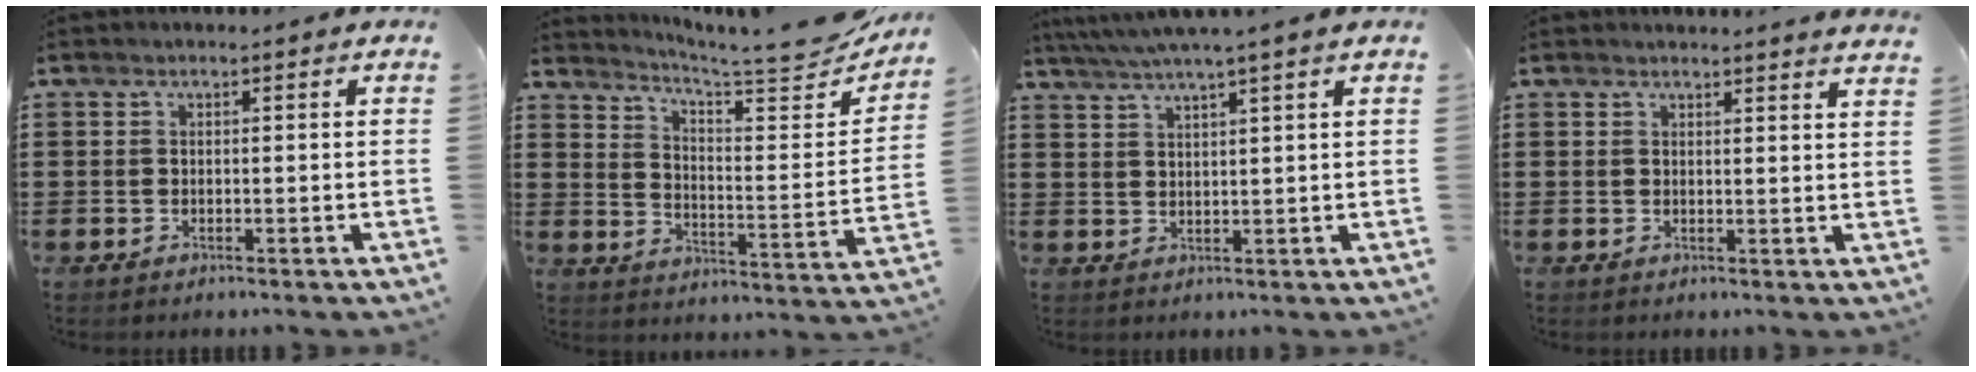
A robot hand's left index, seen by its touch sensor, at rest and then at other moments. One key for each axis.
{"total": 5.8, "fx": 5.3, "fy": -0.1, "fz": 2.4, "tx": -0.056, "ty": -0.051, "tz": 0.082}
{"total": 3.7, "fx": 2.8, "fy": -0.6, "fz": 2.2, "tx": -0.050, "ty": -0.008, "tz": 0.049}
{"total": 2.1, "fx": 2.0, "fy": -0.4, "fz": 0.2, "tx": 0.000, "ty": -0.008, "tz": 0.037}